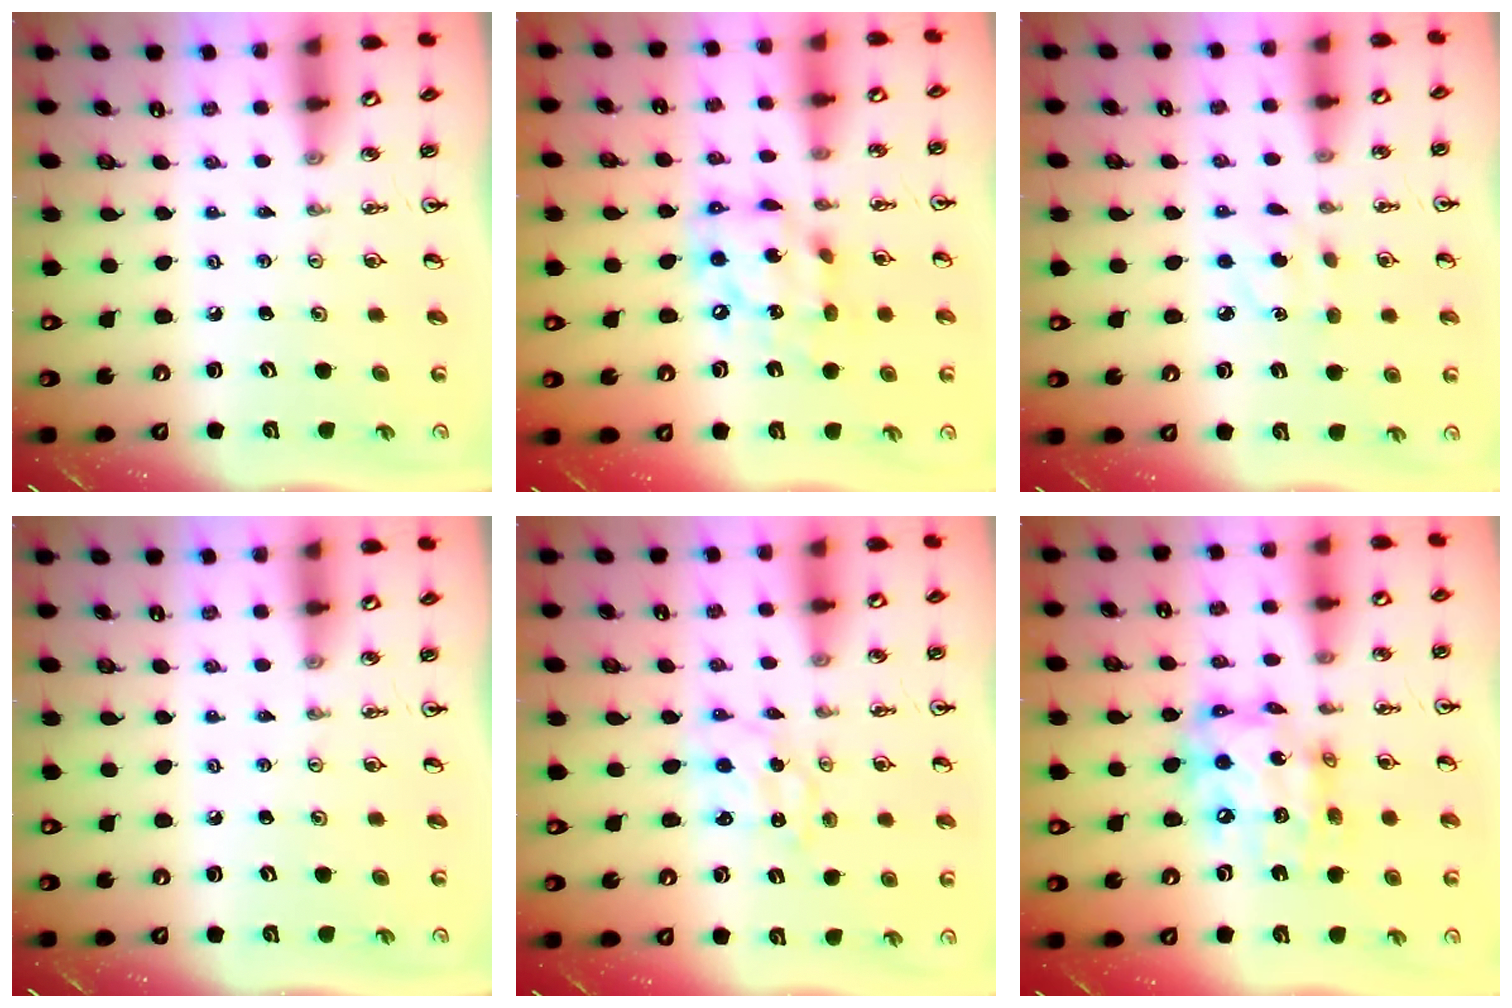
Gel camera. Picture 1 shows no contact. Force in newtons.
{"total": 13.4, "press": 13.3, "slide": 1.5}
{"total": 3.9, "press": 3.9, "slide": 0.5}
{"total": 0.0}
{"total": 1.5, "press": 1.5, "slide": 0.1}
{"total": 13.5, "press": 13.5, "slide": 1.2}